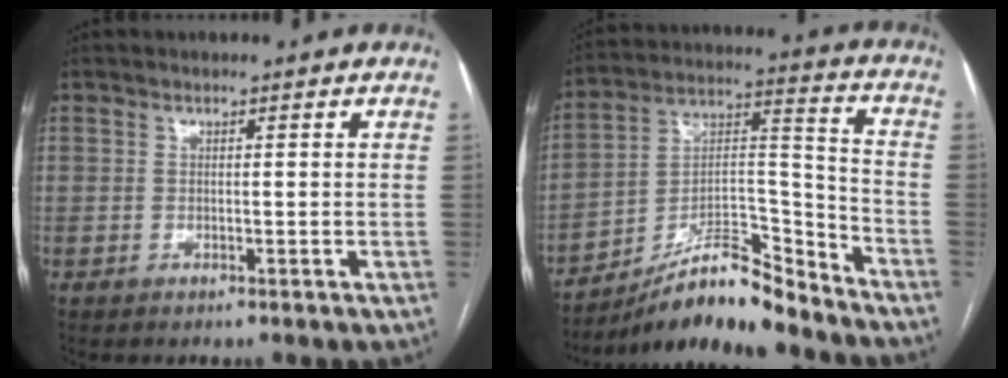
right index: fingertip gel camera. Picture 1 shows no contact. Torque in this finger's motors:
{"motor_torque": [0.19, -0.71, 0.02, 0.00]}